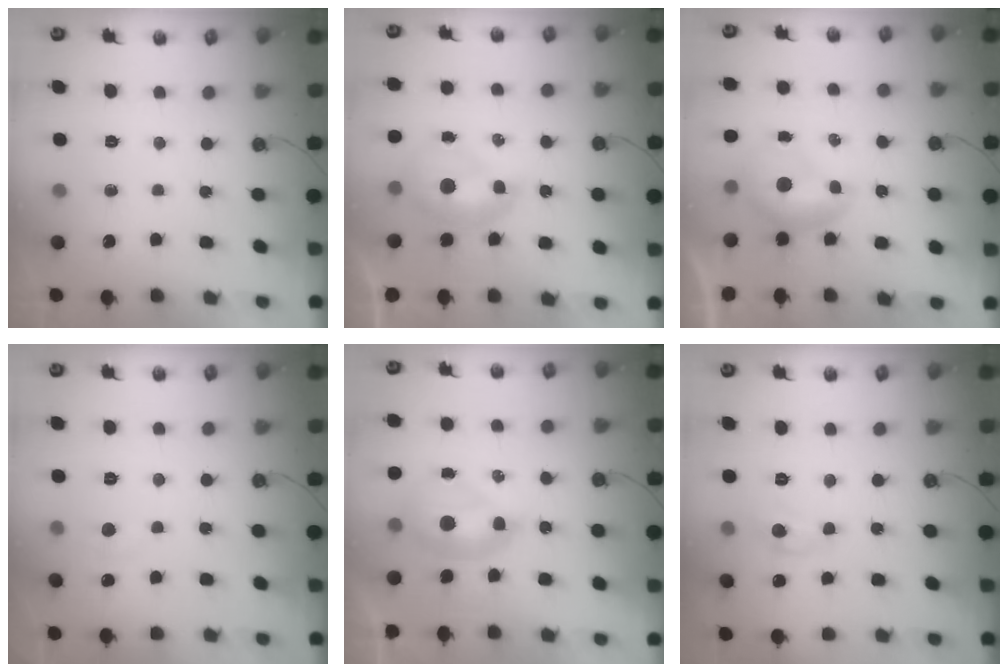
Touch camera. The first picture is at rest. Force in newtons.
{"total": 2.1, "press": 2.0, "slide": 0.4}
{"total": 0.6, "press": 0.6, "slide": 0.2}
{"total": 1.3, "press": 1.1, "slide": 0.5}
{"total": 2.6, "press": 2.6, "slide": 0.6}
{"total": 3.2, "press": 3.1, "slide": 0.3}